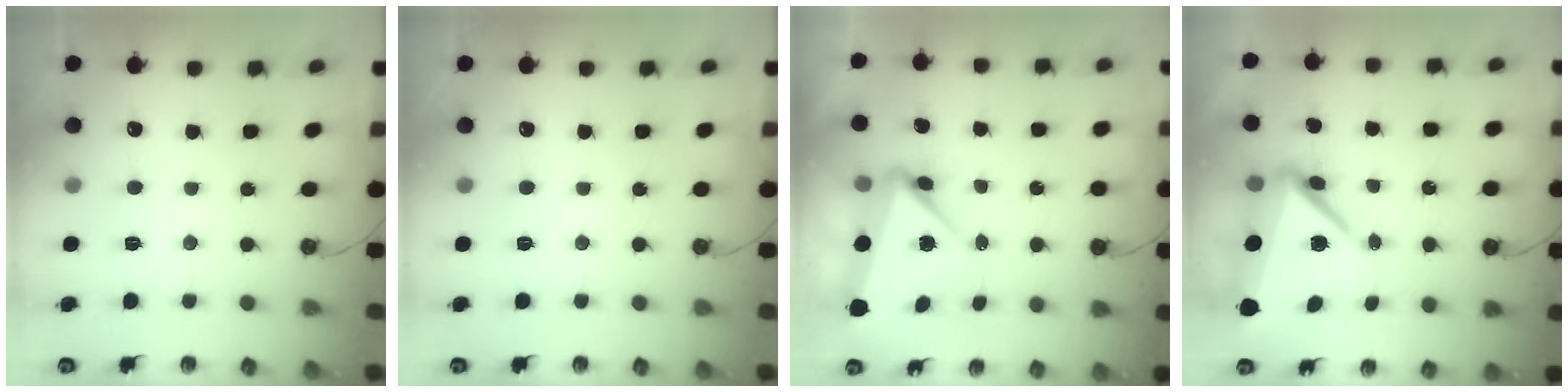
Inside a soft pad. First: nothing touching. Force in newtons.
{"total": 0.0}
{"total": 5.4, "press": 5.3, "slide": 1.4}
{"total": 9.2, "press": 8.3, "slide": 4.1}